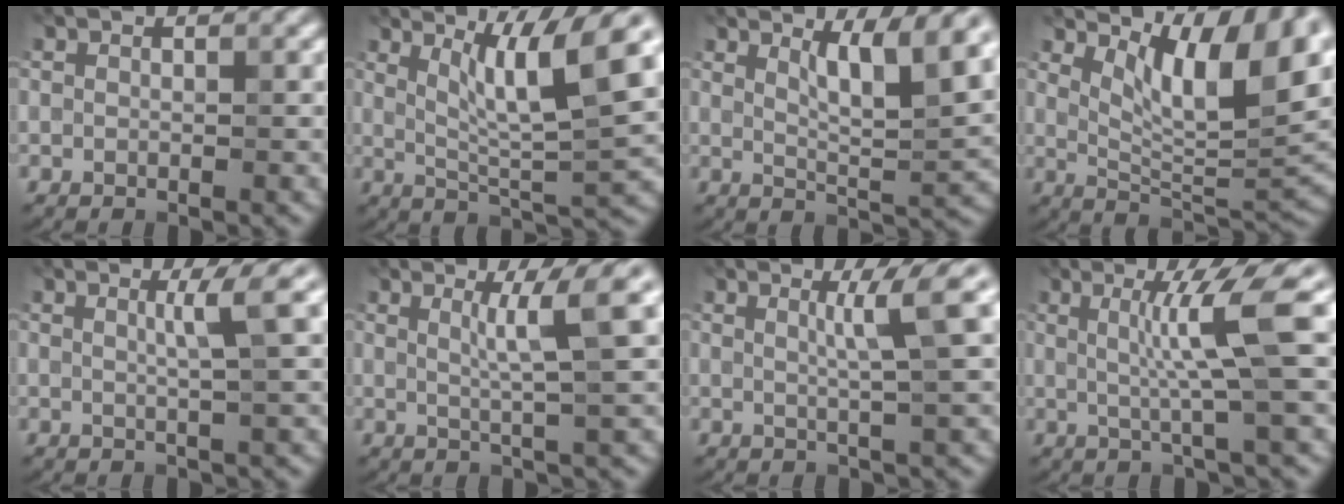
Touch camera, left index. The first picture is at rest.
{"total": 8.1, "force": [2.9, 1.1, 7.4], "torque": [-0.127, 0.000, 0.054]}
{"total": 5.5, "force": [2.7, 0.9, 4.7], "torque": [-0.083, -0.003, 0.048]}
{"total": 9.1, "force": [4.2, 3.3, 7.3], "torque": [-0.115, -0.009, 0.072]}
{"total": 2.9, "force": [0.9, 0.0, 2.7], "torque": [-0.041, 0.011, 0.013]}
{"total": 4.4, "force": [1.5, 0.1, 4.1], "torque": [-0.065, 0.004, 0.027]}
{"total": 3.7, "force": [1.3, 0.0, 3.5], "torque": [-0.052, 0.010, 0.021]}
{"total": 5.7, "force": [0.9, 0.0, 5.6], "torque": [-0.095, 0.011, 0.018]}